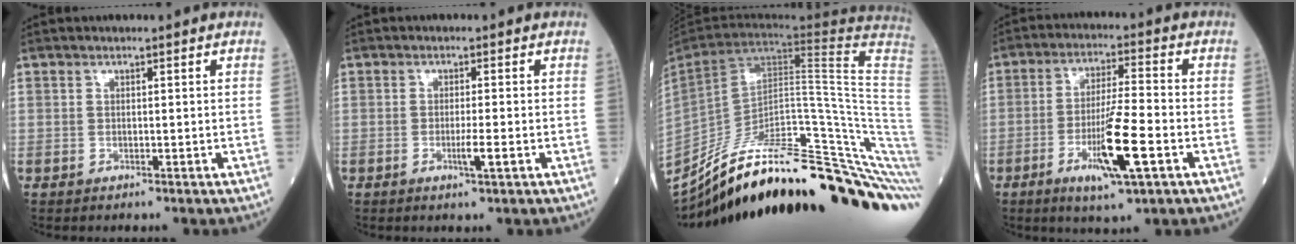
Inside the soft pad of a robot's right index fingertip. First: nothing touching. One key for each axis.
{"total": 2.6, "fx": -0.9, "fy": -0.2, "fz": 2.4, "tx": -0.043, "ty": -0.004, "tz": -0.015}
{"total": 38.0, "fx": -28.2, "fy": 4.3, "fz": 25.1, "tx": -0.259, "ty": -0.037, "tz": -0.391}
{"total": 11.6, "fx": -4.4, "fy": 0.7, "fz": 10.7, "tx": -0.195, "ty": -0.015, "tz": -0.076}